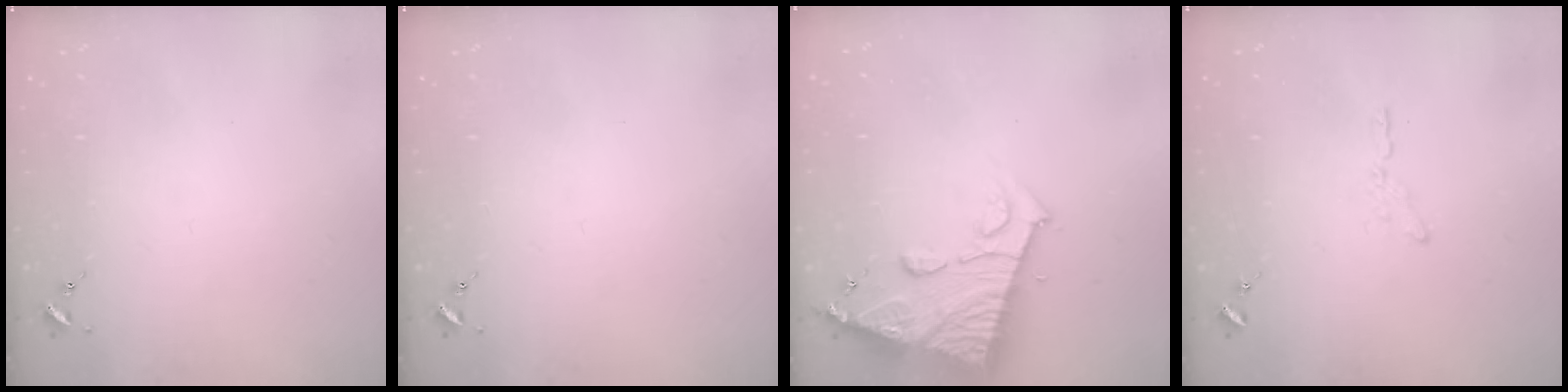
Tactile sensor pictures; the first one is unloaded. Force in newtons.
{"total": 0.0}
{"total": 14.1, "press": 14.0, "slide": 1.4}
{"total": 3.4, "press": 3.4, "slide": 0.3}